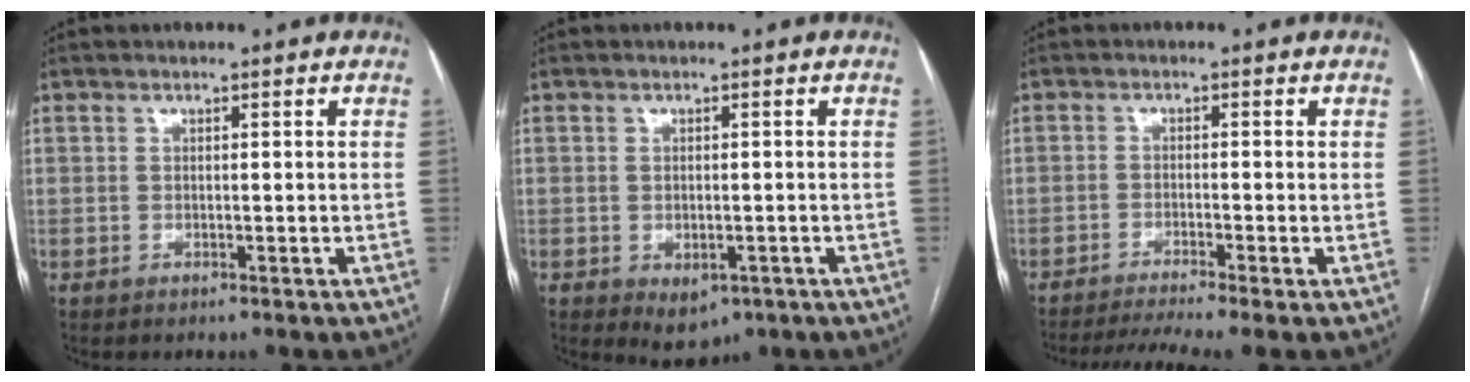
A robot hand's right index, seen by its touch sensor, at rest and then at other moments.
{"total": 3.9, "force": [-1.6, 2.4, 2.5], "torque": [-0.034, -0.003, -0.007]}
{"total": 6.6, "force": [-5.2, -1.0, 3.8], "torque": [-0.060, -0.011, -0.084]}